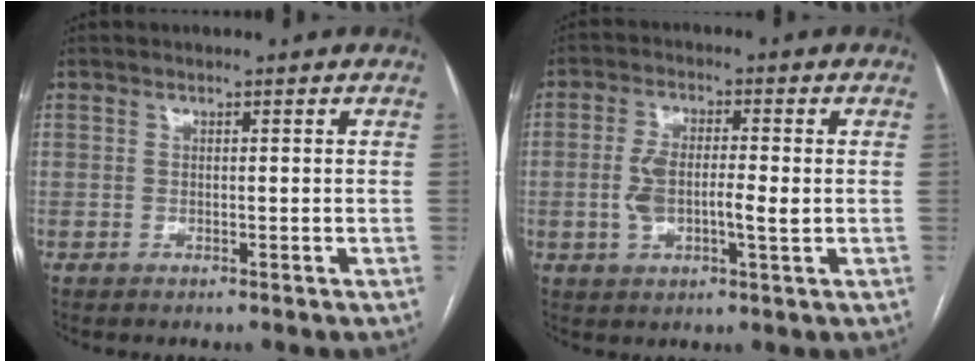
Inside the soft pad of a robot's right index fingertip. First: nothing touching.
{"total": 6.4, "force": [-0.3, 2.2, 6.1], "torque": [-0.125, 0.014, -0.005]}